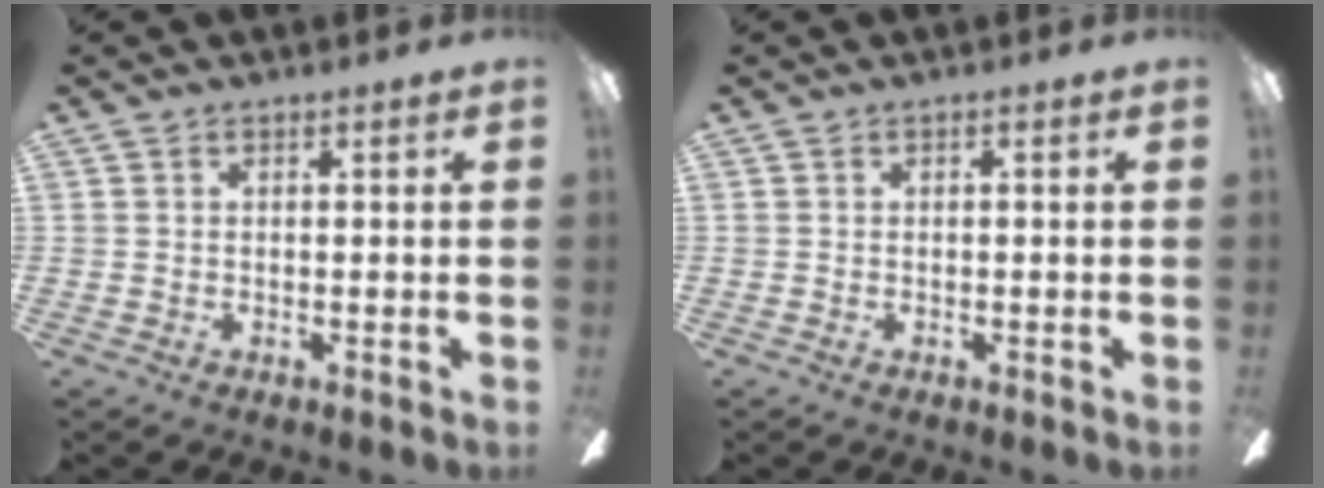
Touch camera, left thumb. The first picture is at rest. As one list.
[{"total": 0.0}]